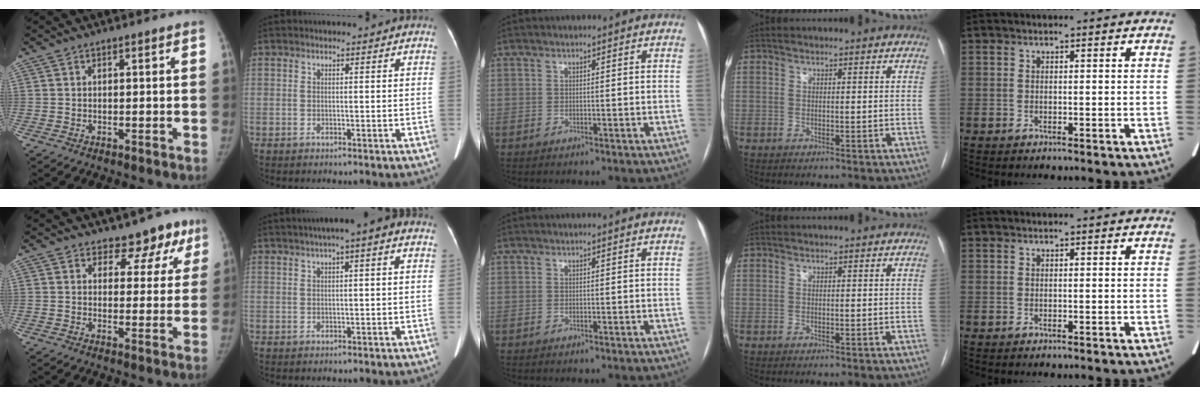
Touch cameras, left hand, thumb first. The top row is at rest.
{"thumb": {"total": 7.7, "force": [5.7, 4.7, 2.0], "torque": [0.021, -0.029, 0.057]}, "index": {"total": 4.5, "force": [1.9, 0.5, 4.0], "torque": [-0.061, 0.022, 0.024]}}